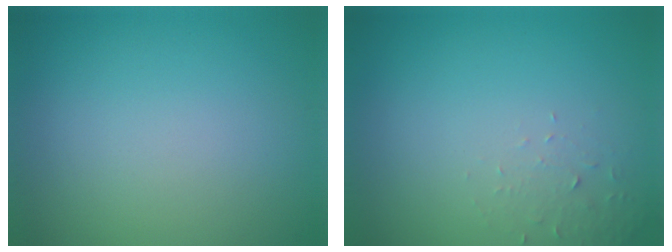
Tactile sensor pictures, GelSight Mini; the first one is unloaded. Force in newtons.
{"total": 1.2, "press": 1.2, "slide": 0.1}